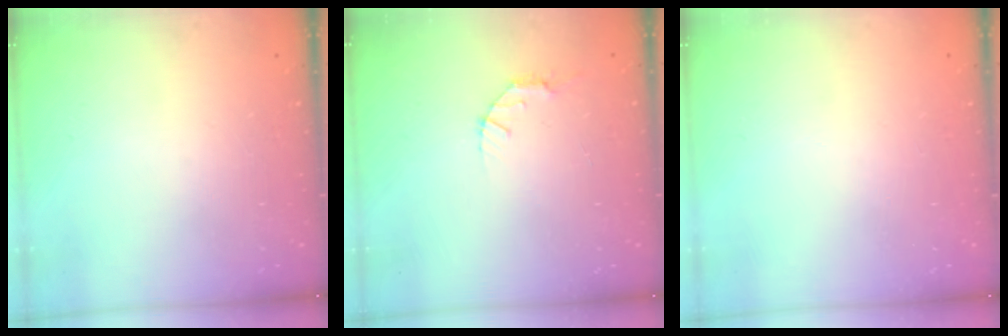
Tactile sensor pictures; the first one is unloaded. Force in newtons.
{"total": 2.8, "press": 2.8, "slide": 0.4}
{"total": 0.0}